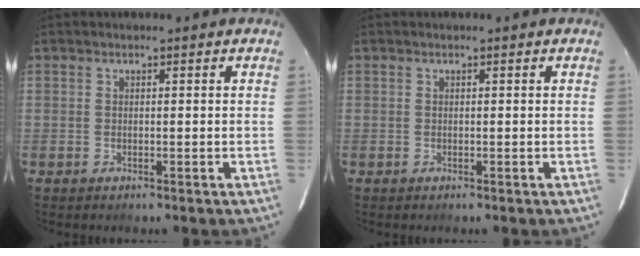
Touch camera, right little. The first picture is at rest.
{"total": 0.0}